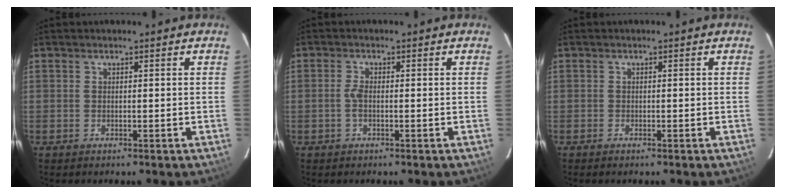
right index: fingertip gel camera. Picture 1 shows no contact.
{"total": 1.9, "force": [-0.5, 0.6, 1.7], "torque": [-0.038, 0.003, -0.011]}
{"total": 0.7, "force": [-0.6, 0.2, 0.3], "torque": [-0.008, -0.001, -0.011]}